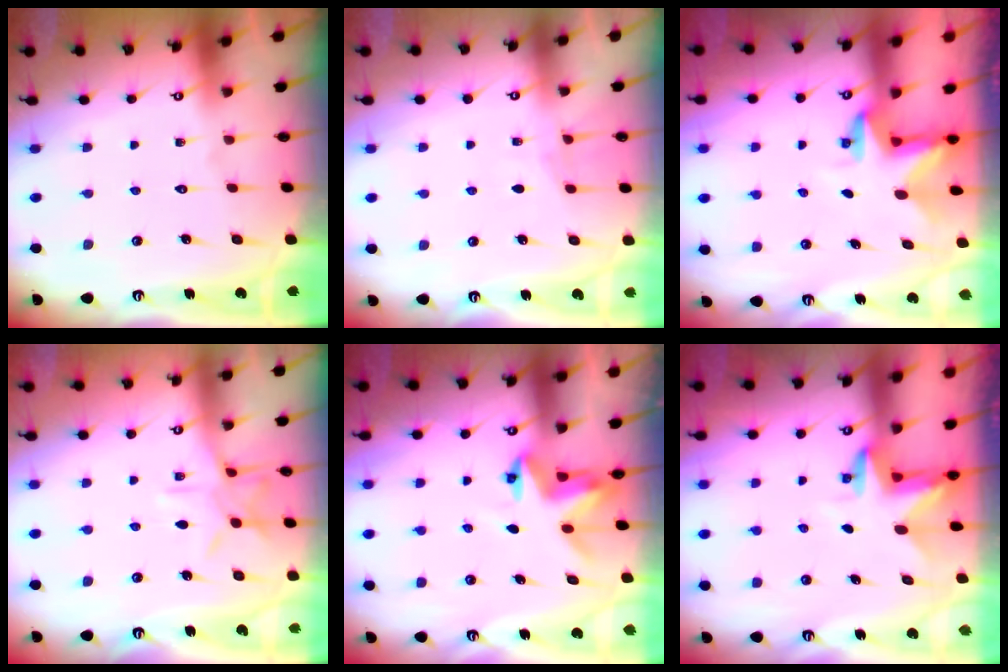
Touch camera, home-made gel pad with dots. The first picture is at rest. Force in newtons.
{"total": 3.7, "press": 3.7, "slide": 0.4}
{"total": 2.8, "press": 2.8, "slide": 0.2}
{"total": 8.8, "press": 8.8, "slide": 0.4}
{"total": 4.0, "press": 4.0, "slide": 0.5}
{"total": 3.4, "press": 3.4, "slide": 0.1}